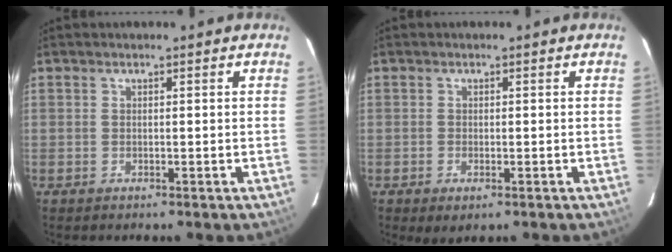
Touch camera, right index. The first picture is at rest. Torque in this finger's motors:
{"motor_torque": [0.57, -0.49, 0.21, 0.05]}